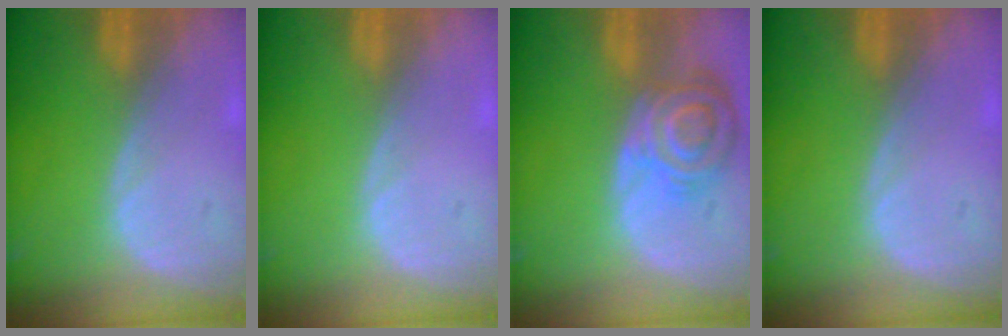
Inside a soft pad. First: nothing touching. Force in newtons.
{"total": 0.0}
{"total": 8.4, "press": 7.4, "slide": 3.9}
{"total": 0.0}